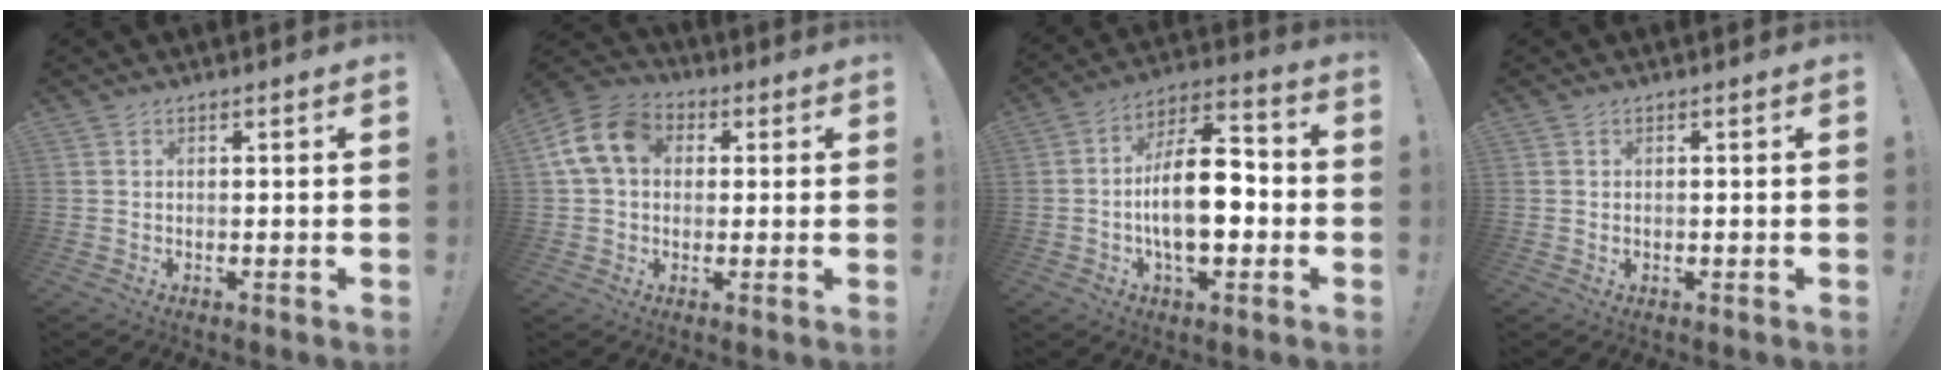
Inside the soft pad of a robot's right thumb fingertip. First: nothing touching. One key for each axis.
{"total": 13.5, "fx": 3.3, "fy": 10.2, "fz": 8.1, "tx": -0.148, "ty": 0.009, "tz": 0.069}
{"total": 17.6, "fx": -3.3, "fy": 8.4, "fz": 15.1, "tx": -0.259, "ty": 0.016, "tz": -0.058}
{"total": 0.0}